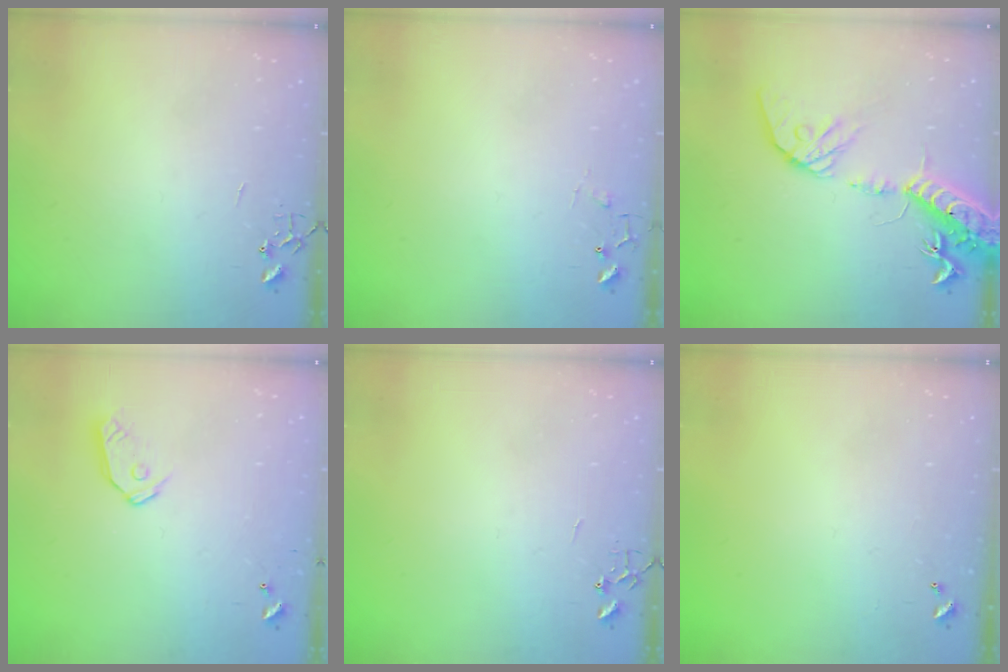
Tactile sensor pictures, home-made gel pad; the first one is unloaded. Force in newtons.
{"total": 5.7, "press": 5.7, "slide": 0.2}
{"total": 18.0, "press": 17.7, "slide": 3.3}
{"total": 9.2, "press": 9.2, "slide": 1.0}
{"total": 0.0}
{"total": 0.0}